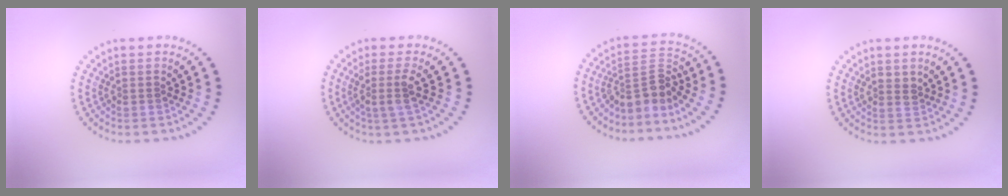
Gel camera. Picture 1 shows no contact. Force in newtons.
{"total": 2.2, "press": 1.7, "slide": 1.4}
{"total": 3.4, "press": 2.3, "slide": 2.4}
{"total": 1.4, "press": 1.2, "slide": 0.6}